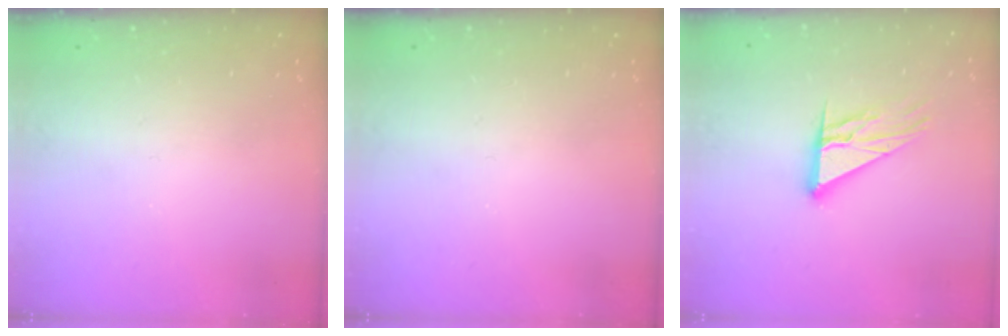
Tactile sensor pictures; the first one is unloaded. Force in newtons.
{"total": 0.0}
{"total": 11.7, "press": 11.7, "slide": 0.9}